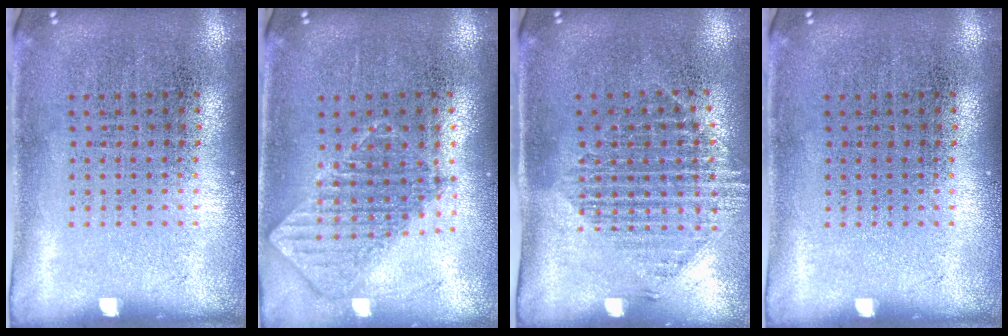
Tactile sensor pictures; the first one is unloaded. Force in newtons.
{"total": 0.9, "press": 0.9, "slide": 0.1}
{"total": 1.6, "press": 1.3, "slide": 0.9}
{"total": 0.0}